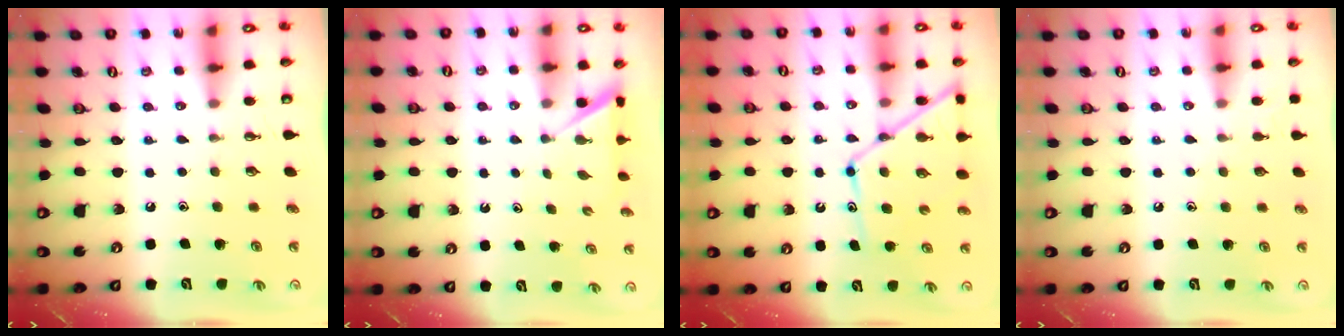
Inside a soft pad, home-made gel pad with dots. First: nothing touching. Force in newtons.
{"total": 2.4, "press": 2.4, "slide": 0.3}
{"total": 12.2, "press": 12.1, "slide": 0.9}
{"total": 2.5, "press": 2.5, "slide": 0.3}